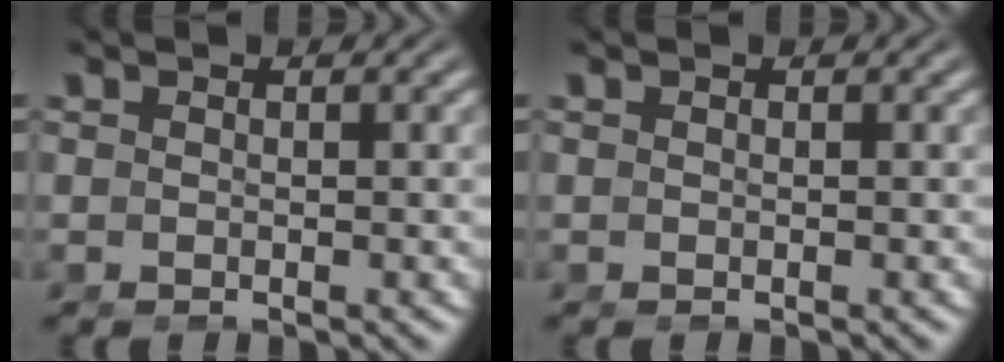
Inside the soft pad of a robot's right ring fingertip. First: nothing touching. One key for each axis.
{"total": 0.0}